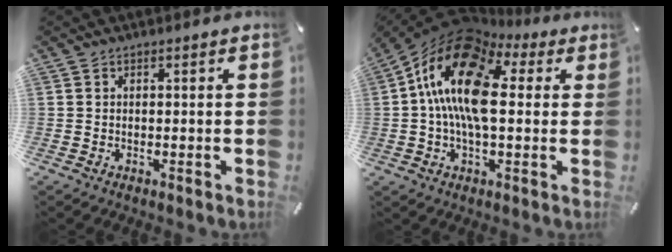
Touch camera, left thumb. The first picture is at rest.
{"total": 18.1, "force": [2.7, 10.4, 14.6], "torque": [-0.290, -0.013, 0.038]}